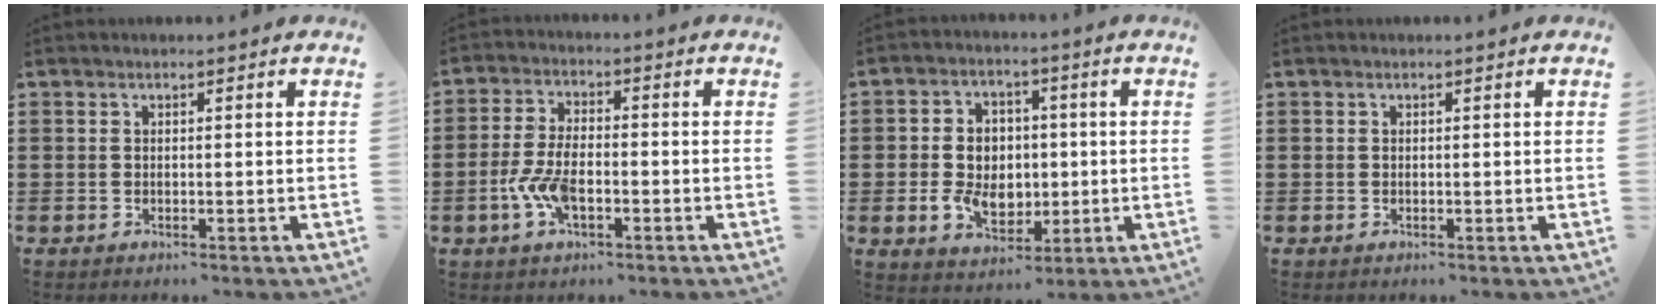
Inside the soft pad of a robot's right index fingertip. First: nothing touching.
{"total": 6.4, "force": [-2.0, 2.9, 5.3], "torque": [-0.124, -0.003, -0.043]}
{"total": 7.6, "force": [-0.5, 6.0, 4.5], "torque": [-0.087, 0.011, -0.012]}
{"total": 0.0}